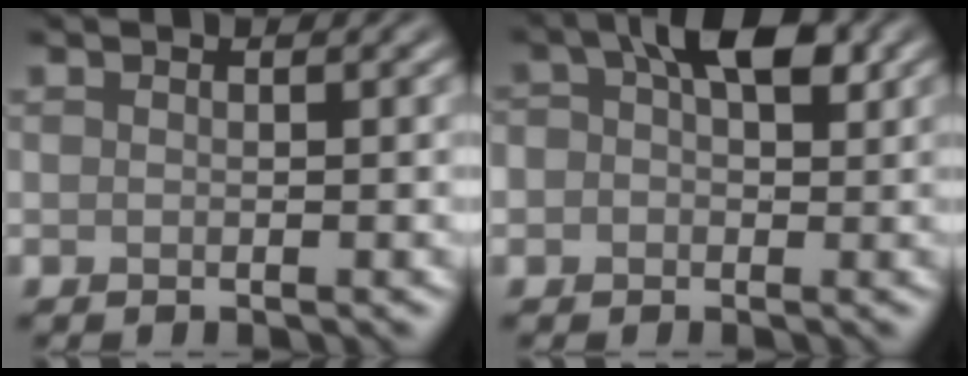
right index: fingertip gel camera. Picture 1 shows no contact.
{"total": 6.3, "force": [1.9, 3.9, 4.6], "torque": [-0.063, 0.017, 0.013]}